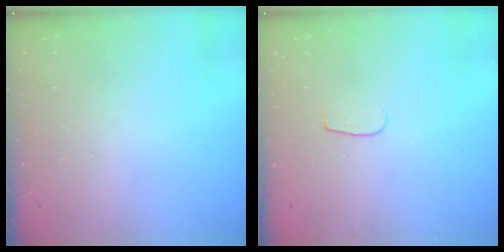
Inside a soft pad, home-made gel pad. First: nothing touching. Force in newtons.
{"total": 4.2, "press": 4.2, "slide": 0.4}